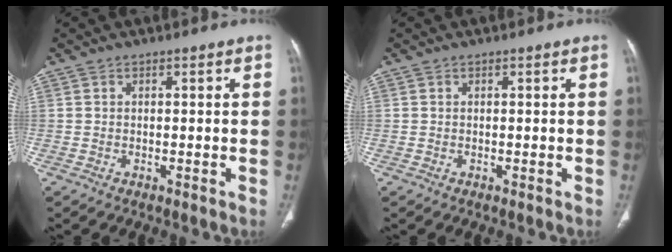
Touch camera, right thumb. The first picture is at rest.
{"total": 0.0}